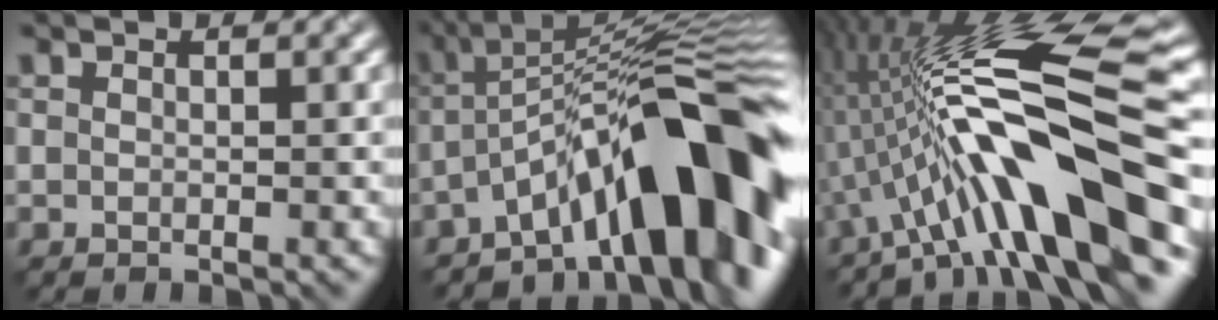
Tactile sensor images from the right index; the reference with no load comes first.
{"total": 12.9, "force": [-6.6, 3.6, 10.4], "torque": [-0.130, 0.021, -0.112]}
{"total": 14.0, "force": [-5.1, 3.3, 12.6], "torque": [-0.201, 0.029, -0.086]}